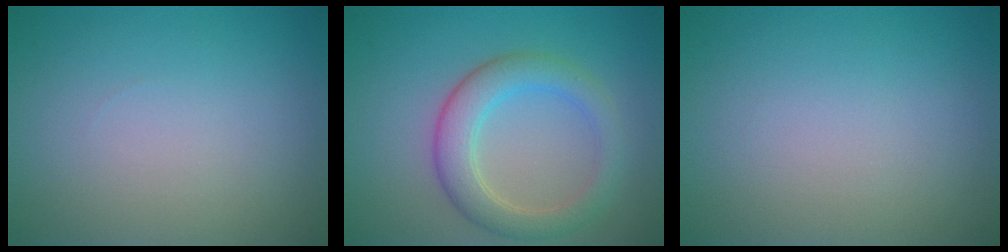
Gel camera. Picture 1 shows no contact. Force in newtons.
{"total": 4.4, "press": 4.4, "slide": 0.3}
{"total": 0.0}